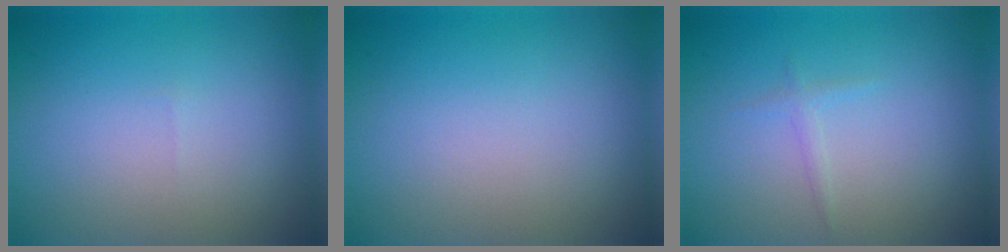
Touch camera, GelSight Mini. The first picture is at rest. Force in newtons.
{"total": 0.0}
{"total": 0.8, "press": 0.8, "slide": 0.0}